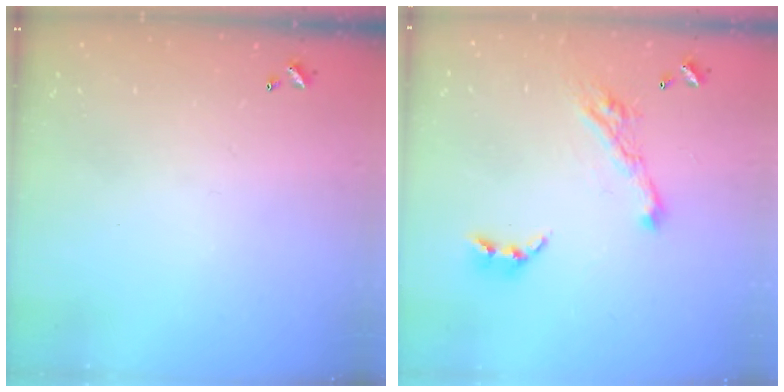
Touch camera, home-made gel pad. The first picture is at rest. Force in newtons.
{"total": 9.2, "press": 9.1, "slide": 1.1}